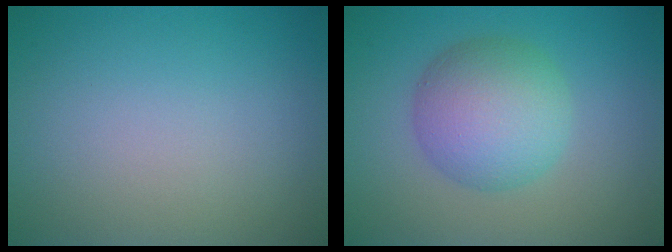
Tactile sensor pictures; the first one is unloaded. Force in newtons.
{"total": 6.1, "press": 6.1, "slide": 0.1}